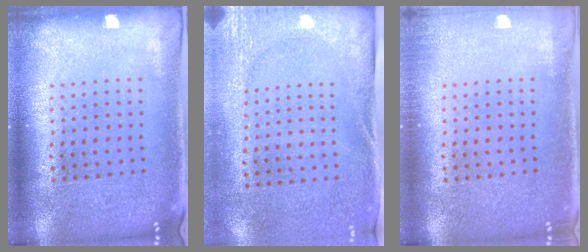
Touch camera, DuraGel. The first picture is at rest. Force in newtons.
{"total": 2.8, "press": 2.2, "slide": 1.7}
{"total": 0.9, "press": 0.9, "slide": 0.2}